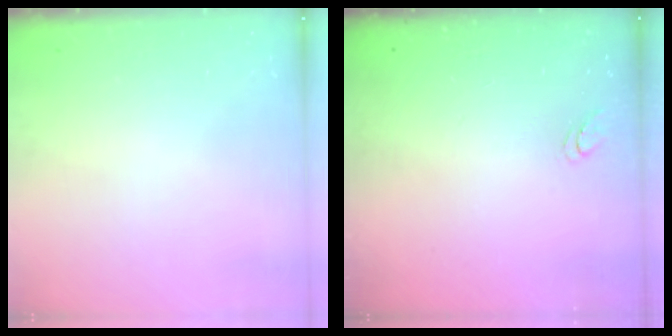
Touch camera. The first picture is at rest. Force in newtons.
{"total": 4.2, "press": 4.2, "slide": 0.4}